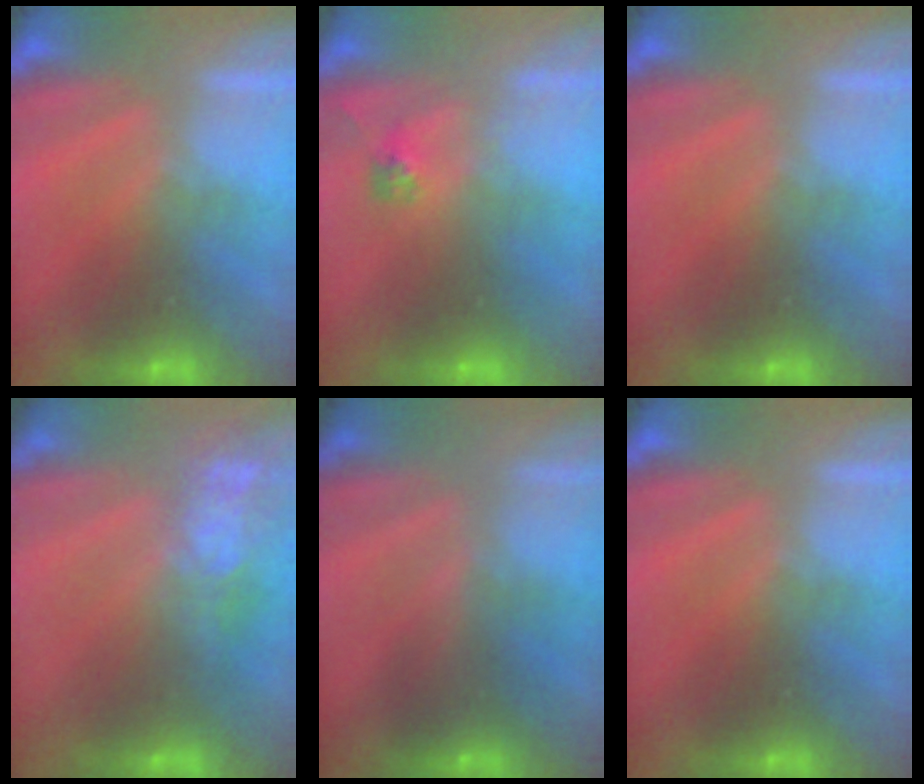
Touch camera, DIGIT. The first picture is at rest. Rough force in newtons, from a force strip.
{"total": 2.4}
{"total": 0.0}
{"total": 7.5}
{"total": 2.1}
{"total": 0.0}